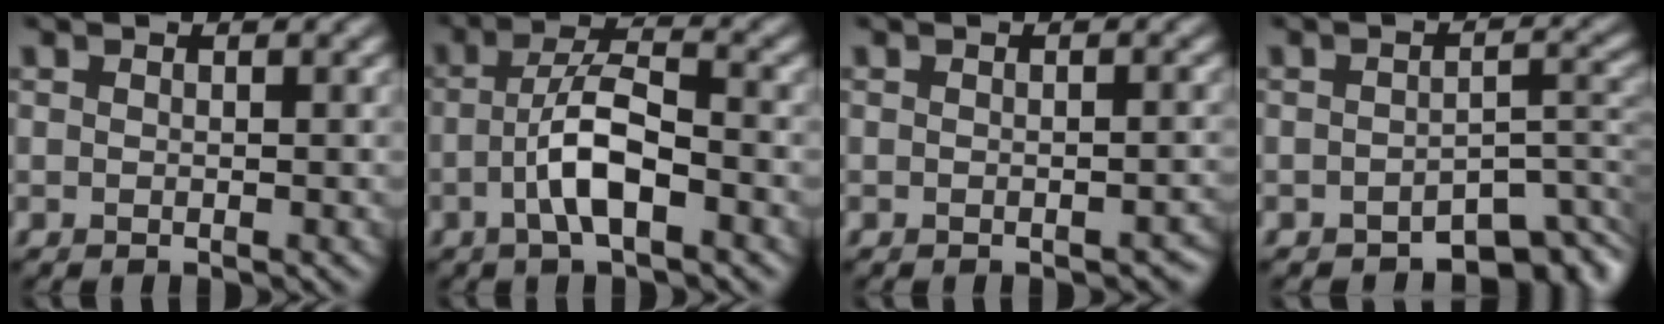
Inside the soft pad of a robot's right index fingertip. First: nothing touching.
{"total": 5.0, "force": [-1.7, 1.6, 4.5], "torque": [-0.085, 0.009, -0.036]}
{"total": 1.3, "force": [-0.9, 0.3, 0.9], "torque": [-0.011, 0.001, -0.009]}
{"total": 5.8, "force": [-4.1, 2.6, 3.2], "torque": [-0.025, -0.005, -0.053]}